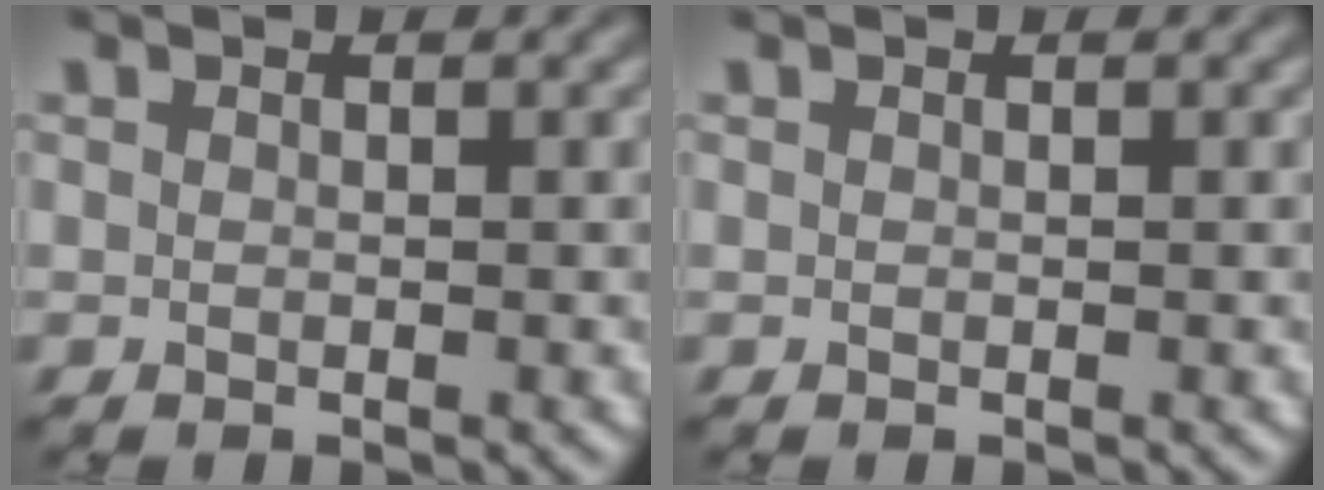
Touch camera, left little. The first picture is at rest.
{"total": 0.0}